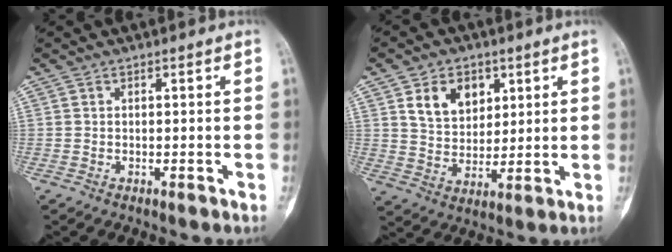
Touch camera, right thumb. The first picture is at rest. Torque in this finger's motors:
{"motor_torque": [-0.20, 0.28, 0.40, 0.07, 0.24]}